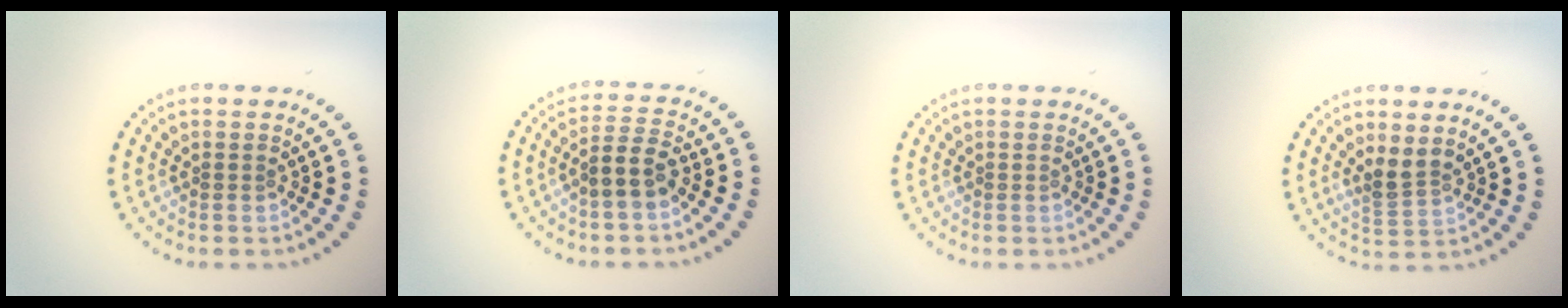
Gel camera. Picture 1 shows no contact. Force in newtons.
{"total": 2.8, "press": 2.5, "slide": 1.3}
{"total": 0.0}
{"total": 2.3, "press": 1.7, "slide": 1.6}